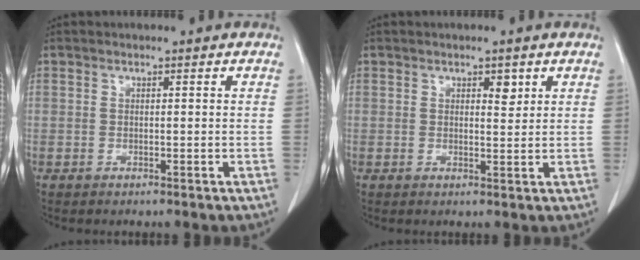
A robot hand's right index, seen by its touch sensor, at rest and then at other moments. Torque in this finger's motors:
{"motor_torque": [0.07, 0.05, -0.05, 0.00]}